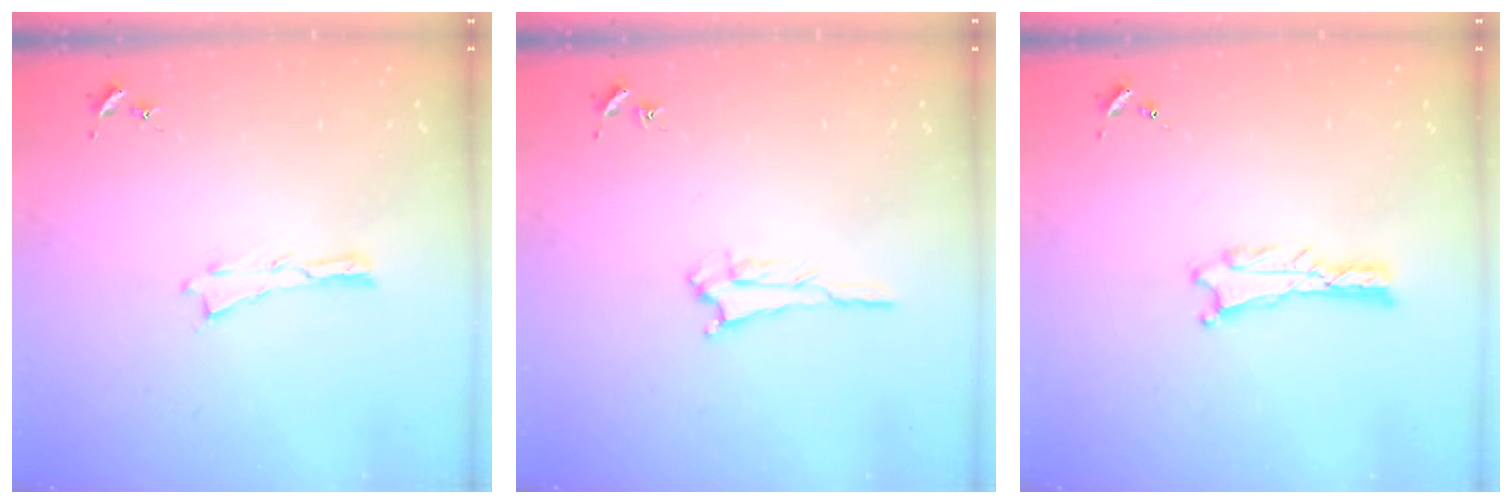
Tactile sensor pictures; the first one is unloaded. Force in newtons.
{"total": 1.6, "press": 1.6, "slide": 0.3}
{"total": 0.9, "press": 0.8, "slide": 0.1}